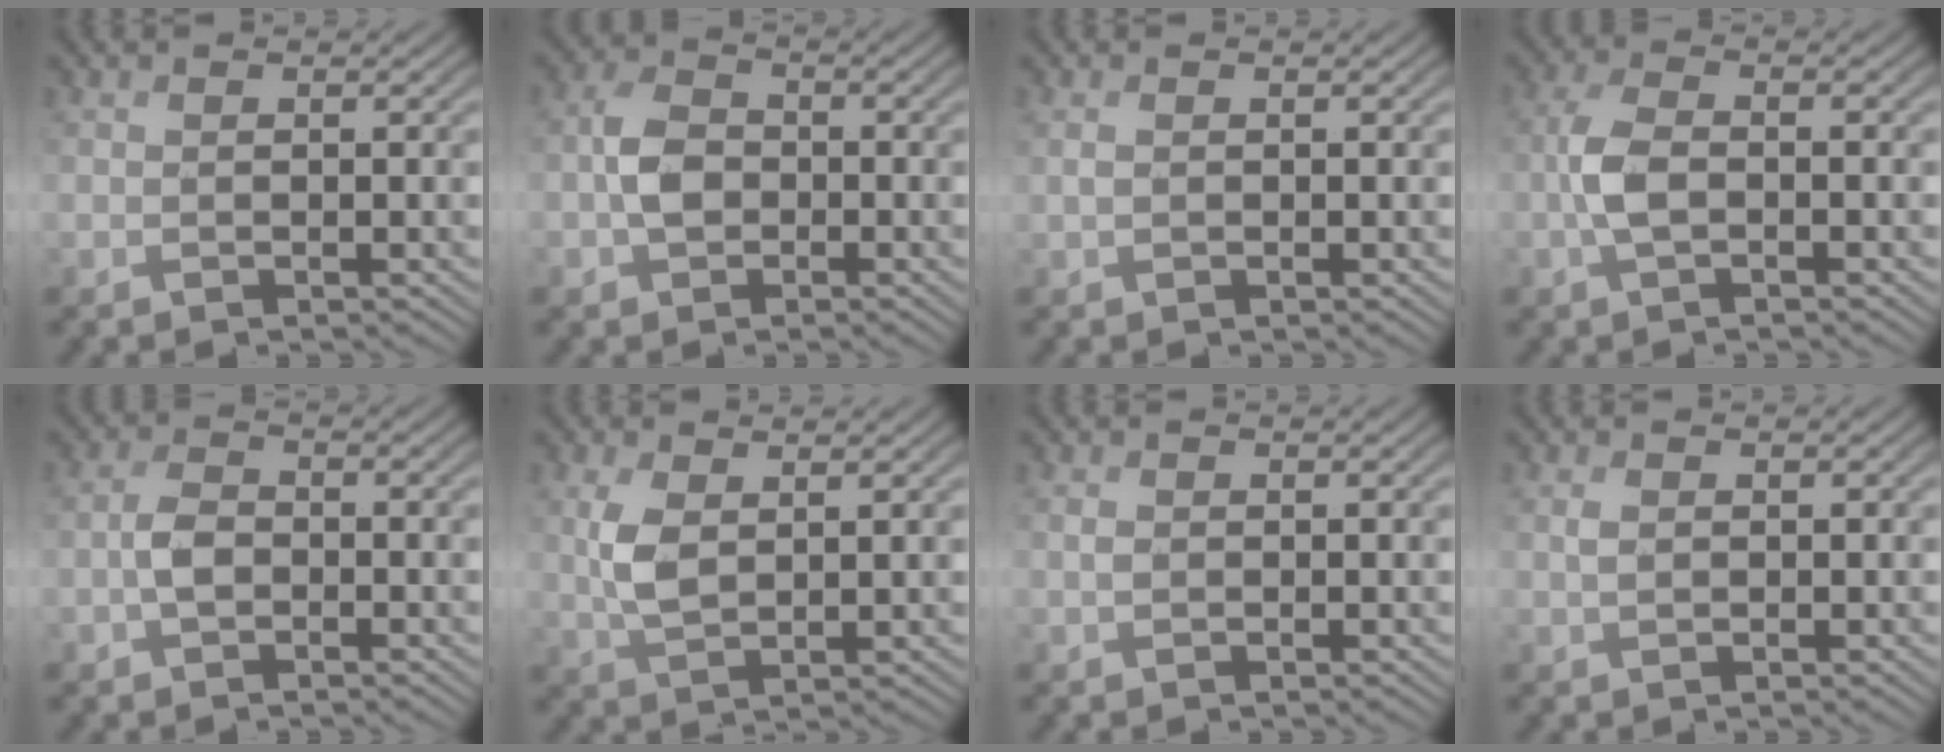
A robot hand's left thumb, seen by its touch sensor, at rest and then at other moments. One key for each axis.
{"total": 3.8, "fx": -0.5, "fy": 2.8, "fz": 2.5, "tx": -0.051, "ty": 0.009, "tz": -0.018}
{"total": 0.7, "fx": 0.6, "fy": 0.0, "fz": 0.4, "tx": -0.010, "ty": 0.007, "tz": 0.011}
{"total": 4.0, "fx": -0.6, "fy": 1.6, "fz": 3.7, "tx": -0.089, "ty": 0.011, "tz": -0.019}
{"total": 2.1, "fx": -0.5, "fy": 1.3, "fz": 1.6, "tx": -0.031, "ty": 0.010, "tz": -0.018}
{"total": 4.0, "fx": 1.8, "fy": 1.7, "fz": 3.2, "tx": -0.082, "ty": 0.009, "tz": 0.039}
{"total": 0.6, "fx": 0.5, "fy": 0.2, "fz": 0.4, "tx": -0.008, "ty": 0.005, "tz": 0.008}
{"total": 0.9, "fx": 0.8, "fy": 0.1, "fz": 0.5, "tx": -0.009, "ty": 0.005, "tz": 0.014}